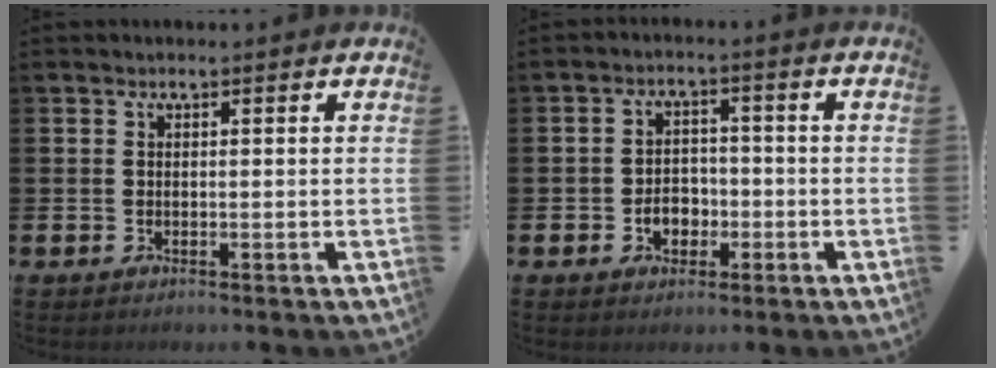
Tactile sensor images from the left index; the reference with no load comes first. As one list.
[{"total": 3.5, "force": [-1.3, 2.7, 1.9], "torque": [-0.018, -0.003, -0.032]}]